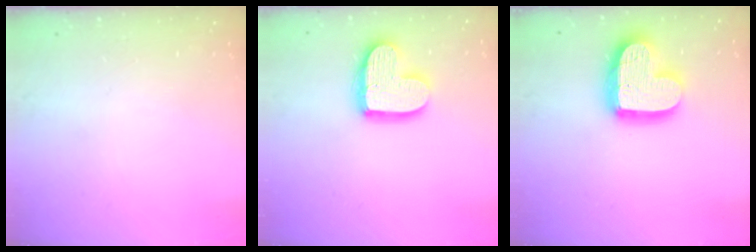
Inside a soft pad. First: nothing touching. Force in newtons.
{"total": 14.5, "press": 14.4, "slide": 1.3}
{"total": 17.0, "press": 17.0, "slide": 1.3}